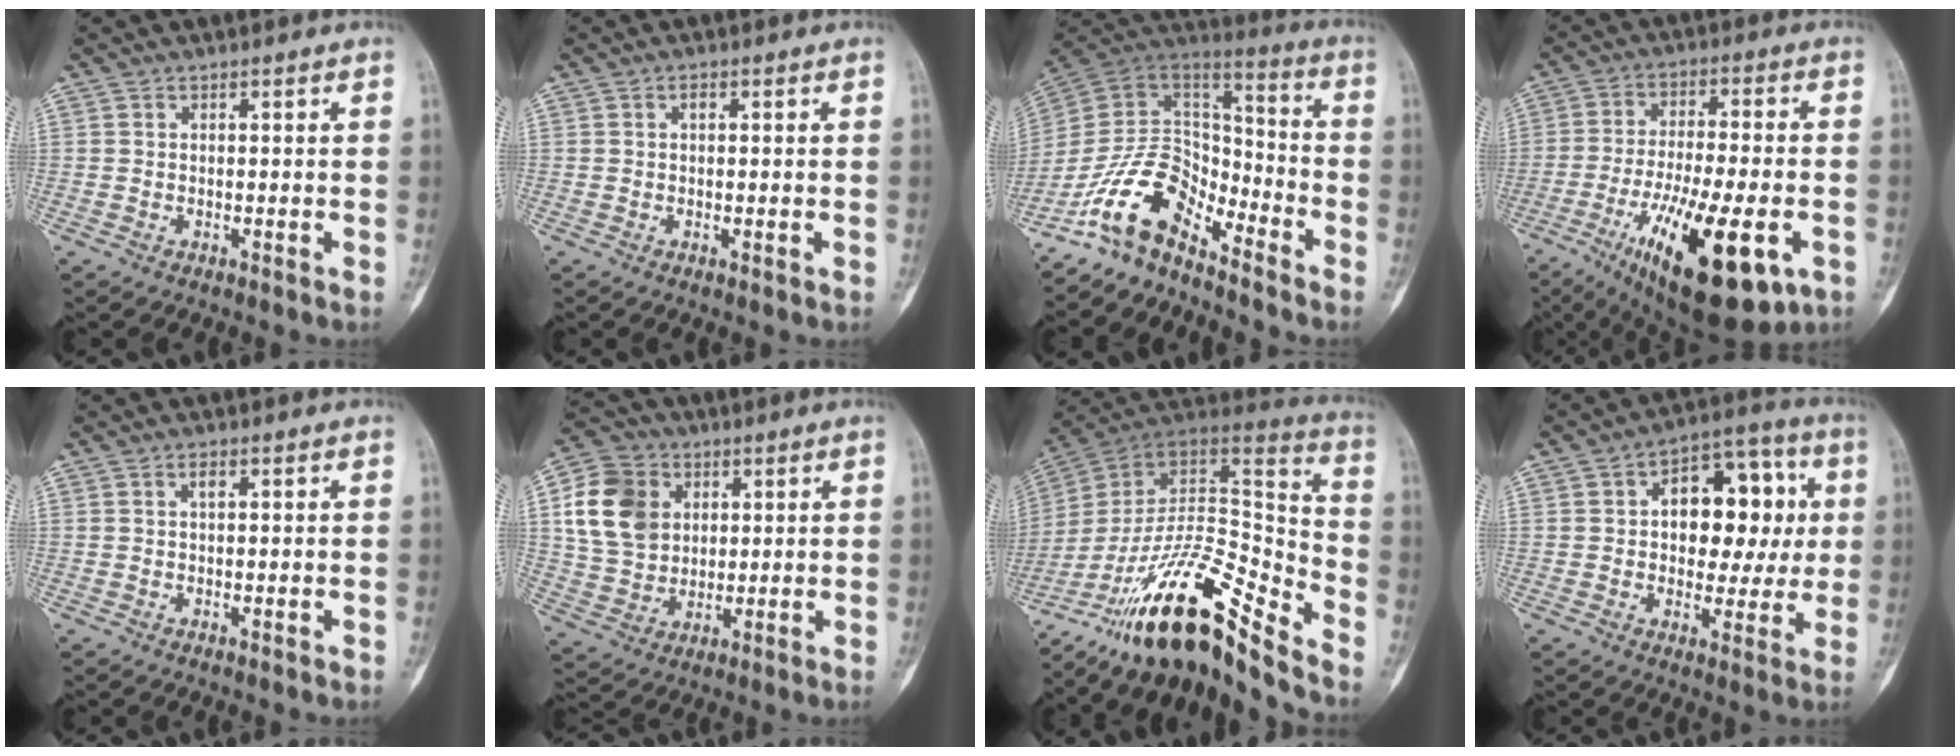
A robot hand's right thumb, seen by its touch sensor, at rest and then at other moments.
{"total": 1.4, "force": [0.2, 0.8, 1.2], "torque": [-0.020, 0.000, 0.001]}
{"total": 13.5, "force": [-10.0, 6.5, 6.3], "torque": [-0.098, 0.108, -0.200]}
{"total": 22.8, "force": [-8.6, 7.7, 19.6], "torque": [-0.313, -0.002, -0.123]}
{"total": 1.7, "force": [0.5, 0.7, 1.4], "torque": [-0.026, -0.001, 0.007]}
{"total": 13.8, "force": [3.6, 11.1, 7.4], "torque": [-0.115, 0.002, 0.065]}
{"total": 23.4, "force": [-17.0, 6.0, 14.9], "torque": [-0.238, 0.107, -0.295]}
{"total": 16.1, "force": [2.4, 10.0, 12.3], "torque": [-0.117, 0.025, 0.032]}